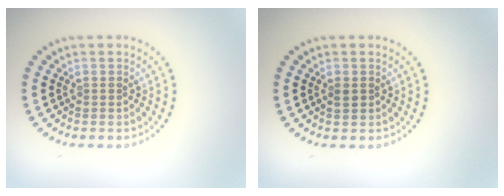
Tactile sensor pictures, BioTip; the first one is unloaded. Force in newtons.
{"total": 1.1, "press": 1.0, "slide": 0.2}